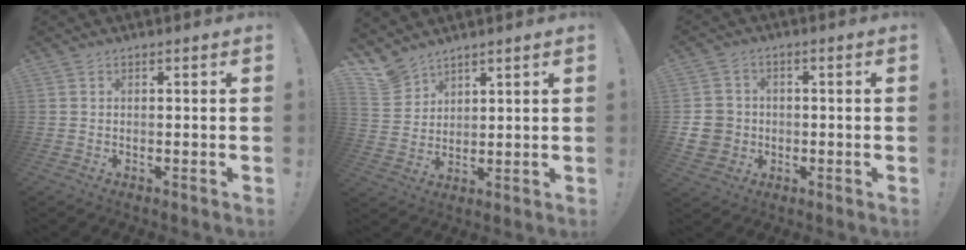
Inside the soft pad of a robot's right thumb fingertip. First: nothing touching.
{"total": 6.7, "force": [5.7, 3.4, 1.0], "torque": [-0.027, -0.044, 0.113]}
{"total": 8.5, "force": [-0.9, 7.8, 3.3], "torque": [-0.063, 0.014, -0.013]}